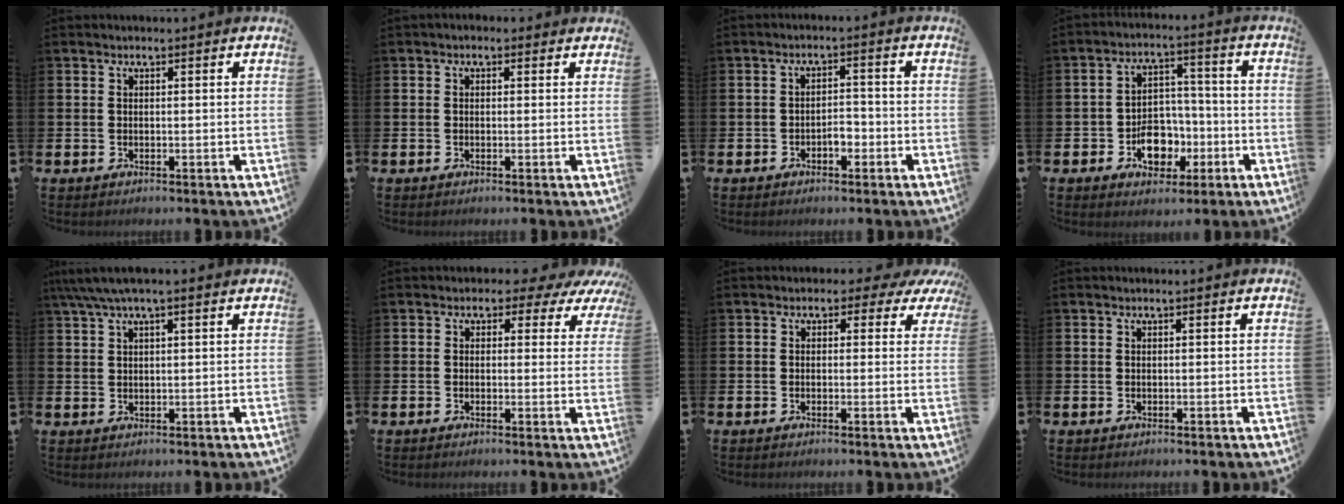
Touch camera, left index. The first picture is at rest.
{"total": 0.5, "force": [-0.1, 0.5, 0.2], "torque": [0.001, 0.004, -0.005]}
{"total": 2.1, "force": [-1.3, 1.2, 1.1], "torque": [-0.023, 0.005, -0.029]}
{"total": 6.9, "force": [-2.6, 5.0, 3.9], "torque": [-0.059, 0.016, -0.046]}
{"total": 3.4, "force": [2.4, 0.6, 2.3], "torque": [-0.050, 0.003, 0.043]}
{"total": 2.0, "force": [0.4, 1.7, 1.0], "torque": [-0.018, -0.001, -0.003]}
{"total": 1.6, "force": [-0.4, 1.3, 0.7], "torque": [-0.018, 0.013, -0.014]}
{"total": 0.0}